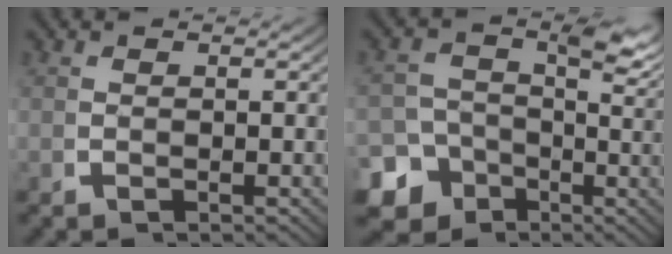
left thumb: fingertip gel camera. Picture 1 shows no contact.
{"total": 9.8, "force": [-3.2, 8.2, 4.4], "torque": [-0.061, -0.038, -0.048]}